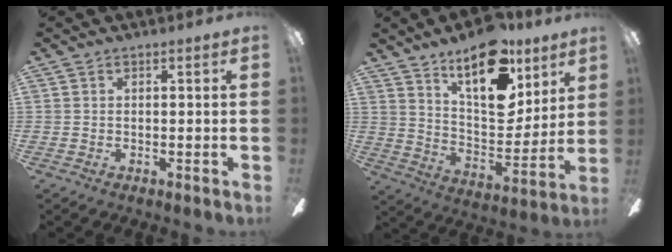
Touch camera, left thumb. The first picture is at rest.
{"total": 19.7, "force": [13.1, 8.9, 11.7], "torque": [-0.177, -0.080, 0.226]}